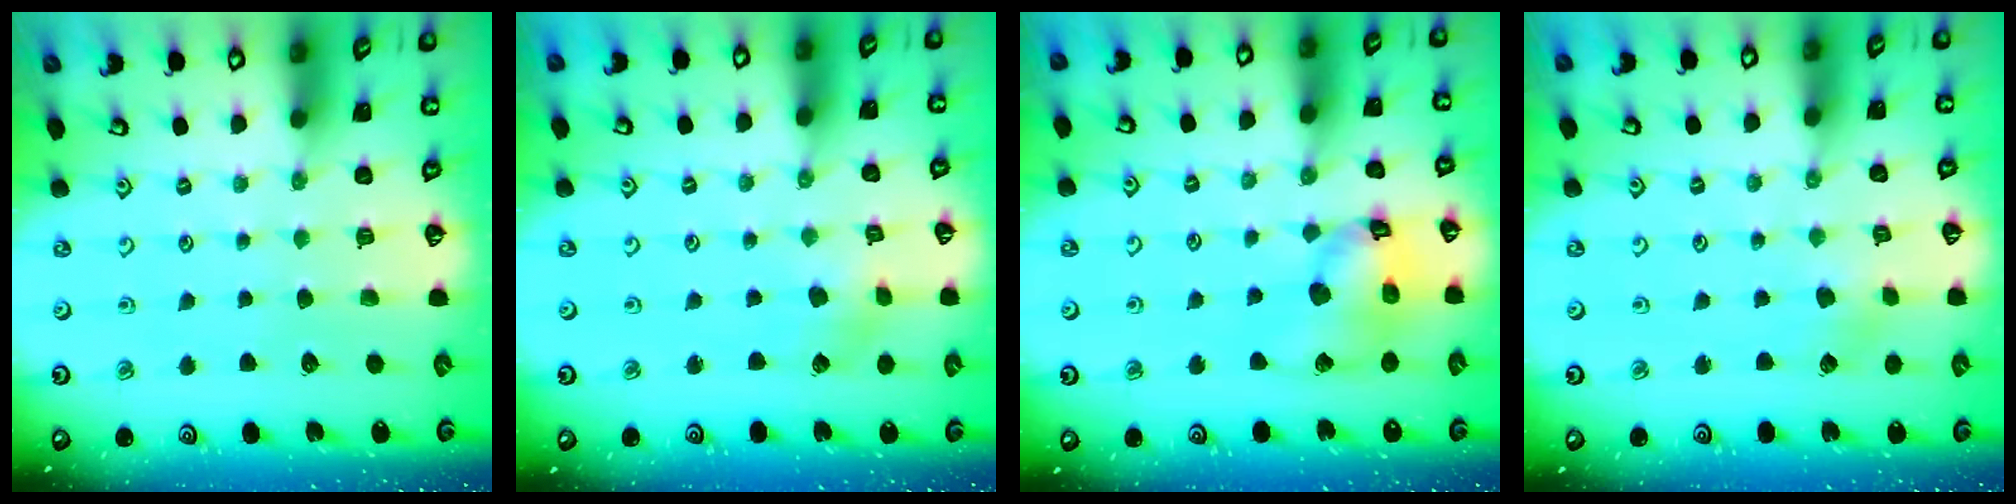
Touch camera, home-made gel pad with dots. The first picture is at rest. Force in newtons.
{"total": 1.7, "press": 1.7, "slide": 0.3}
{"total": 15.4, "press": 15.3, "slide": 2.1}
{"total": 2.4, "press": 2.4, "slide": 0.3}